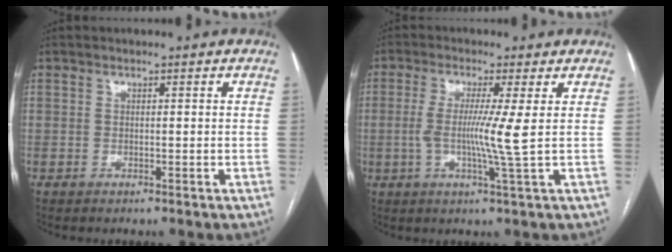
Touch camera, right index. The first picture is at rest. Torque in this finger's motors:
{"motor_torque": [0.14, -0.04, 0.14, 0.07]}